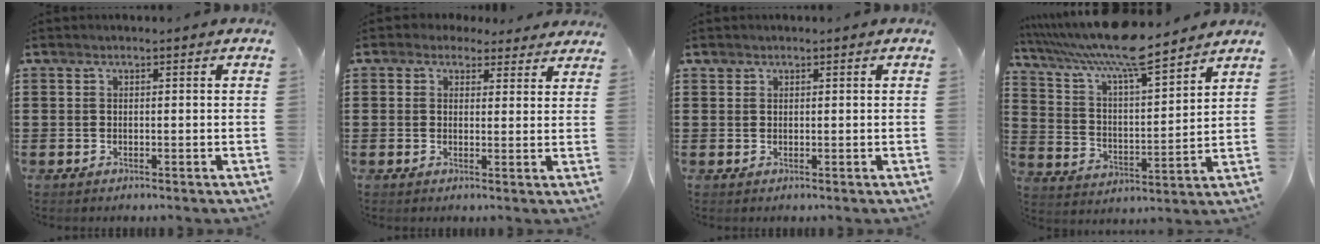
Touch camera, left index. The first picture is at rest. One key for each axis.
{"total": 2.6, "fx": 2.1, "fy": 1.5, "fz": 0.6, "tx": -0.020, "ty": 0.002, "tz": 0.039}
{"total": 0.8, "fx": 0.6, "fy": 0.4, "fz": 0.1, "tx": -0.004, "ty": 0.003, "tz": 0.013}
{"total": 9.4, "fx": 8.3, "fy": 0.5, "fz": 4.5, "tx": -0.120, "ty": -0.053, "tz": 0.140}